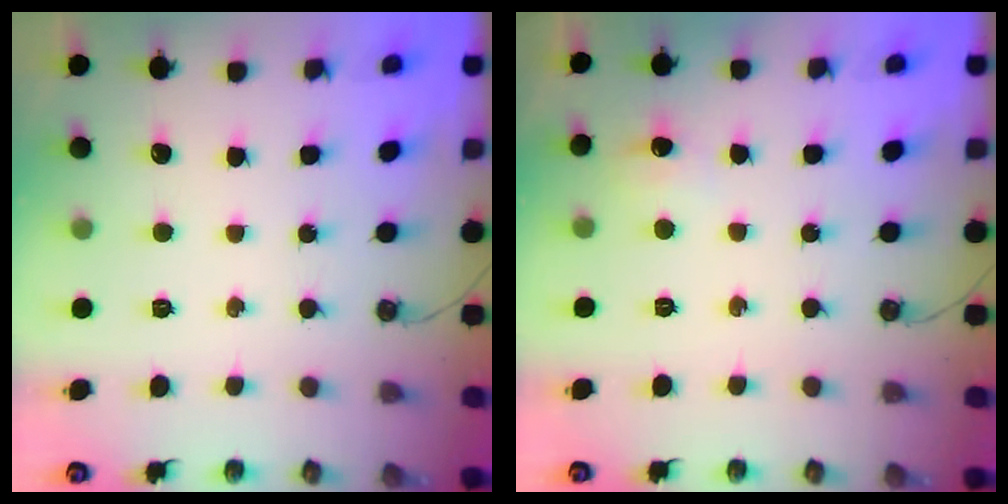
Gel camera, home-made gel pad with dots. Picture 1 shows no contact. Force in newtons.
{"total": 4.3, "press": 4.3, "slide": 0.5}